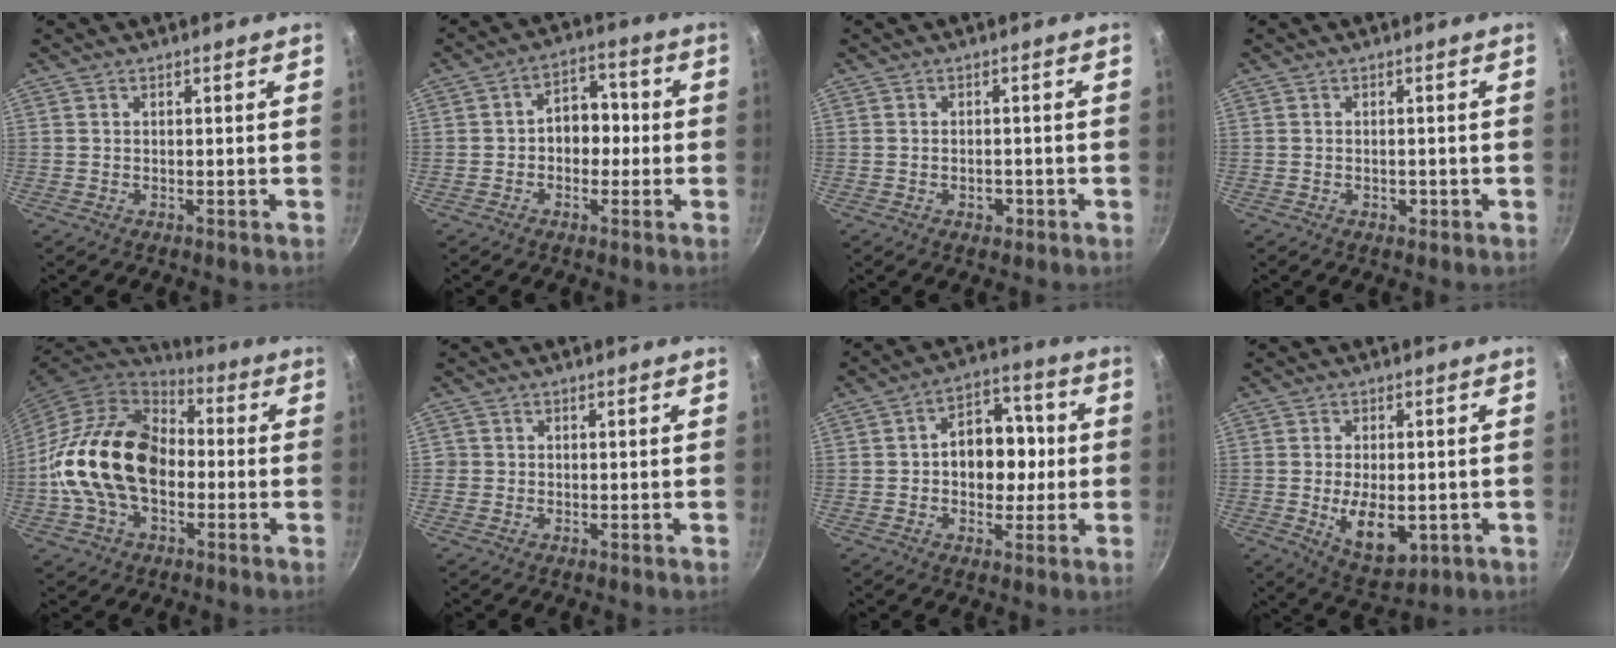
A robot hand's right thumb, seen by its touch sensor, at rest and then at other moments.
{"total": 7.3, "force": [-0.6, 5.4, 4.8], "torque": [-0.019, 0.025, -0.020]}
{"total": 2.2, "force": [-0.9, 1.5, 1.4], "torque": [-0.015, 0.007, -0.011]}
{"total": 1.6, "force": [-0.5, 1.1, 1.0], "torque": [-0.013, 0.003, -0.008]}
{"total": 20.9, "force": [-2.1, 14.4, 15.0], "torque": [-0.251, 0.040, -0.050]}
{"total": 1.1, "force": [-0.2, 1.0, 0.2], "torque": [-0.001, 0.001, -0.005]}
{"total": 11.8, "force": [0.0, 8.6, 8.0], "torque": [-0.062, 0.024, -0.012]}
{"total": 9.9, "force": [-1.8, 5.5, 8.1], "torque": [-0.113, -0.007, -0.012]}